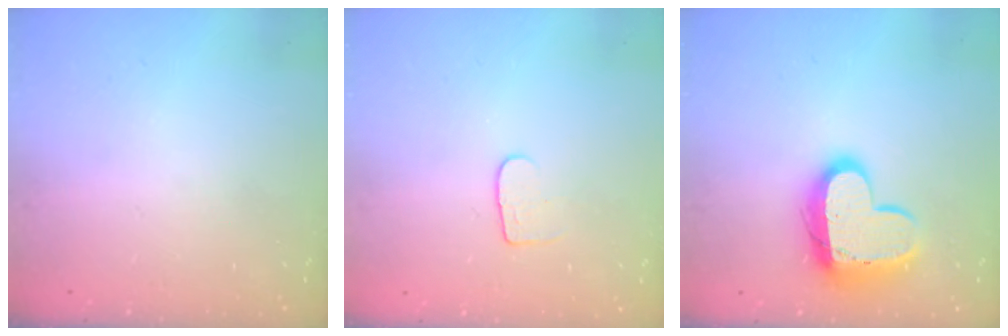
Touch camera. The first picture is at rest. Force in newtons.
{"total": 4.3, "press": 4.3, "slide": 0.5}
{"total": 14.4, "press": 14.4, "slide": 1.1}